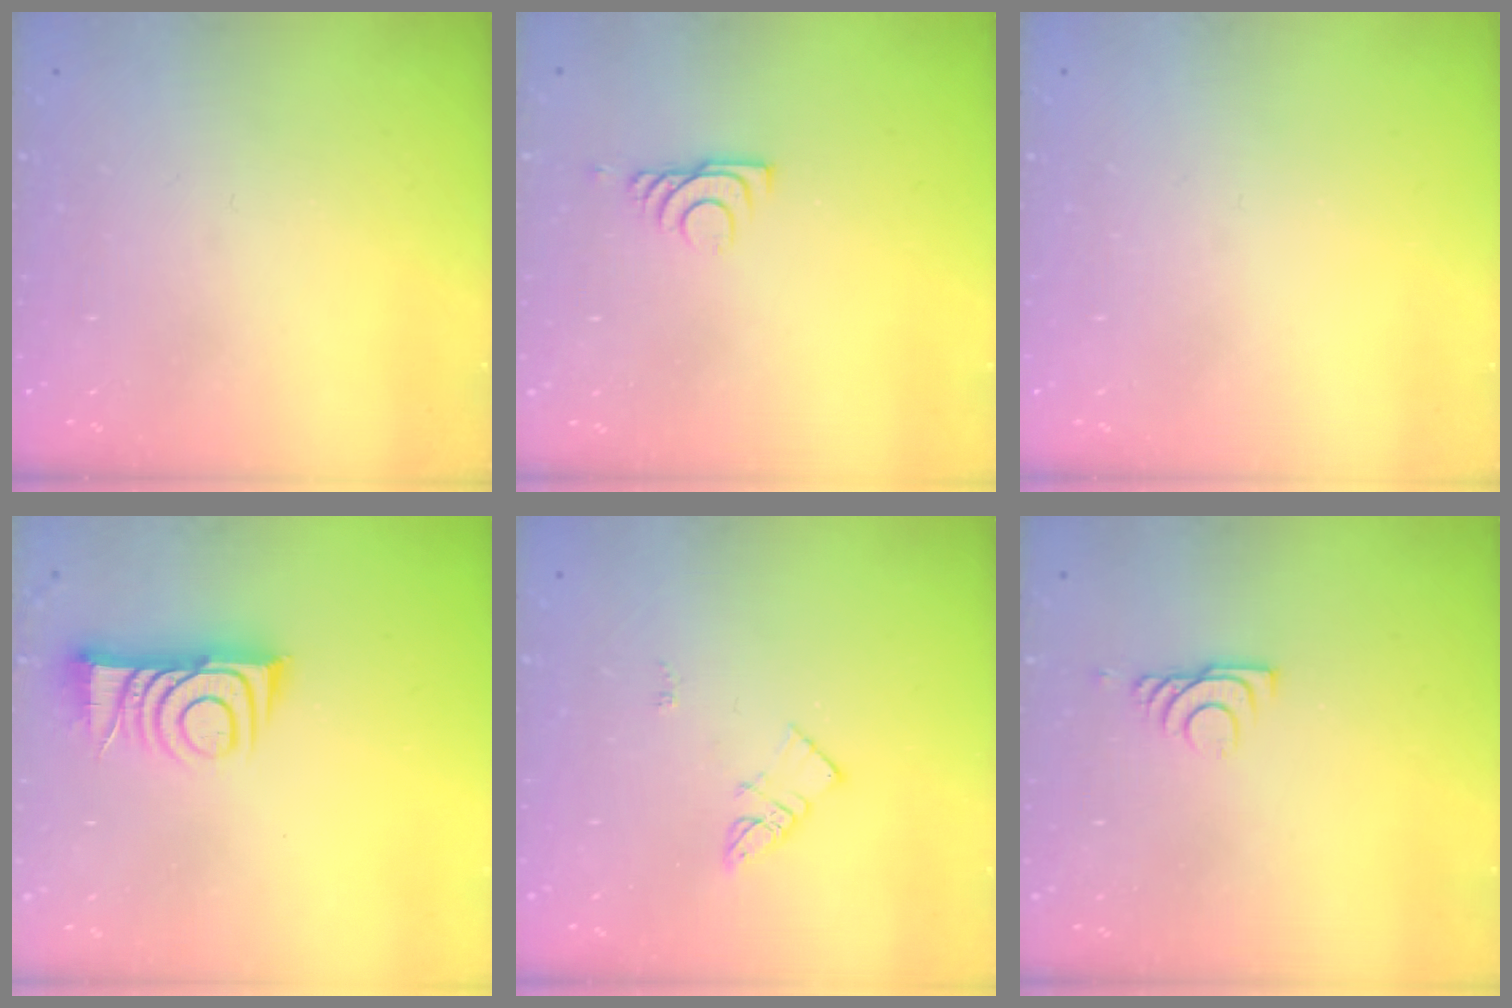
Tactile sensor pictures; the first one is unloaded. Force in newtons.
{"total": 5.9, "press": 5.9, "slide": 0.9}
{"total": 0.0}
{"total": 9.3, "press": 9.3, "slide": 0.6}
{"total": 3.9, "press": 3.9, "slide": 0.3}
{"total": 5.9, "press": 5.9, "slide": 0.9}